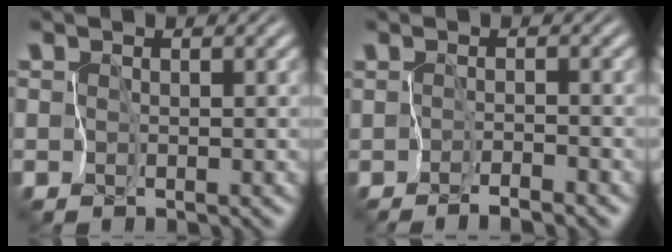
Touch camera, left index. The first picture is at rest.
{"total": 1.5, "force": [-1.0, -1.1, -0.1], "torque": [-0.009, 0.004, -0.021]}